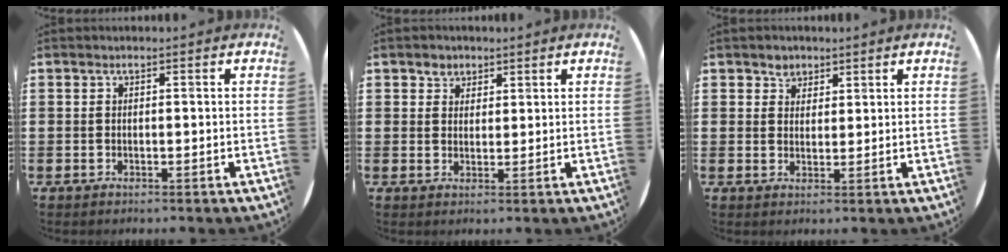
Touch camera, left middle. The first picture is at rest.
{"total": 2.2, "force": [1.7, 1.4, 0.0], "torque": [0.003, 0.002, 0.032]}
{"total": 2.4, "force": [1.9, 1.4, 0.0], "torque": [0.004, 0.002, 0.036]}